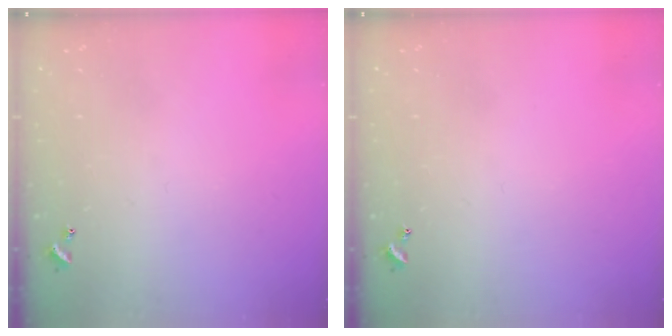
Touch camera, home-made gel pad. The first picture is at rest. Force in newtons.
{"total": 0.0}